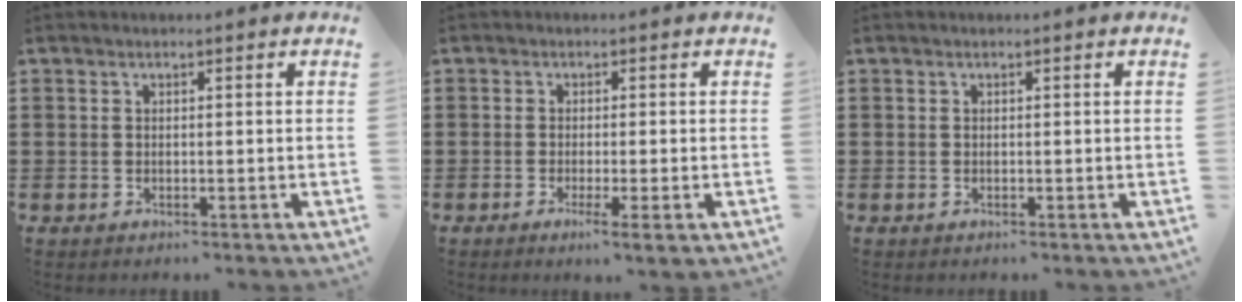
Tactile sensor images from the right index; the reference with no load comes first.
{"total": 2.6, "force": [-1.3, -0.1, 2.3], "torque": [-0.043, -0.013, -0.023]}
{"total": 0.0}